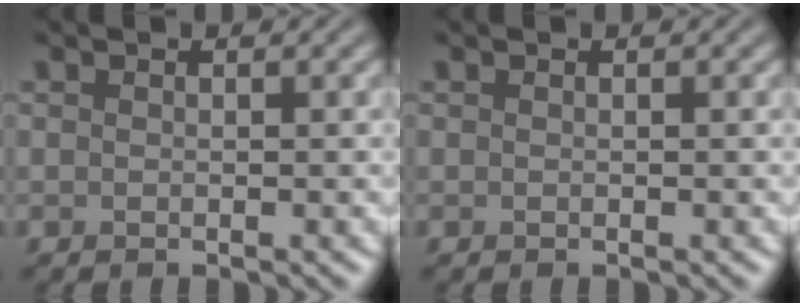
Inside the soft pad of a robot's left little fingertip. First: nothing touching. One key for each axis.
{"total": 0.0}